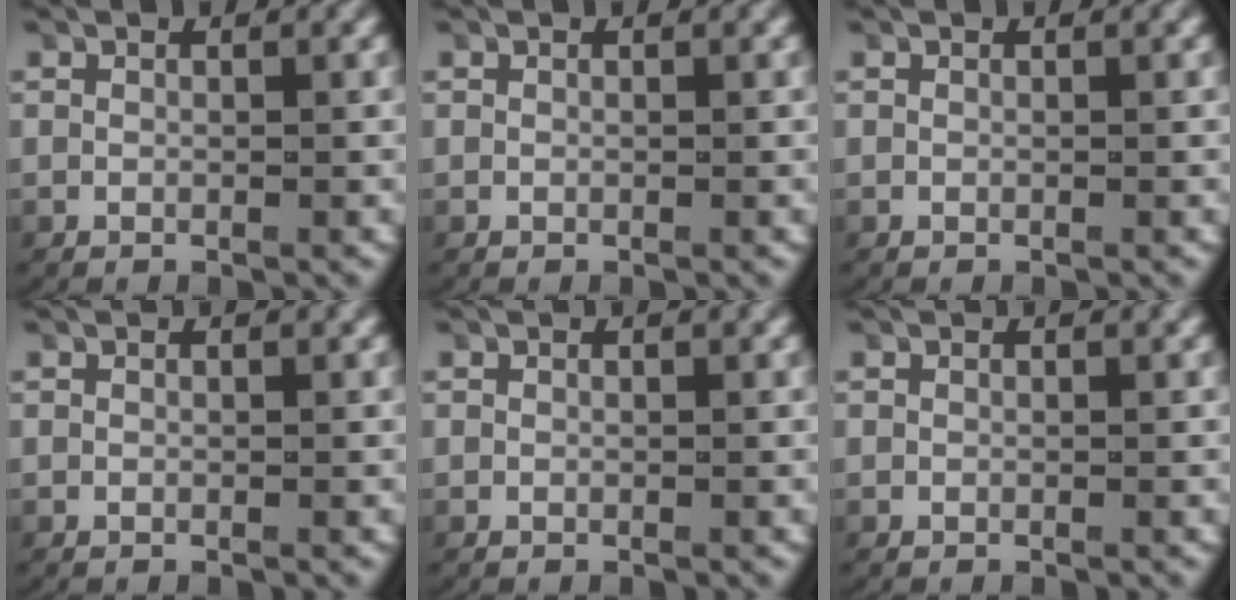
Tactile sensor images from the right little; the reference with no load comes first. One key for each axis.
{"total": 0.0}
{"total": 0.0}
{"total": 0.0}
{"total": 0.0}
{"total": 0.0}